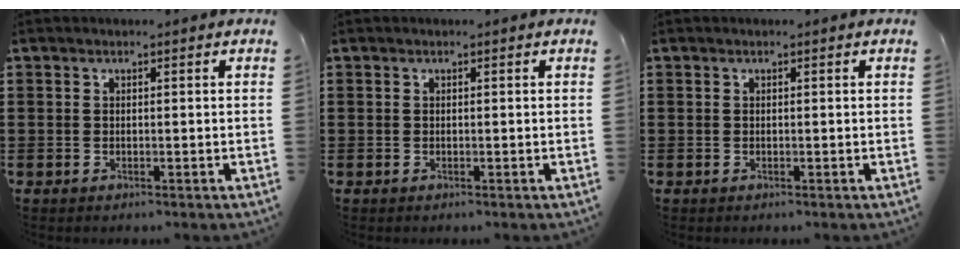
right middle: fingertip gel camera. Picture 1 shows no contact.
{"total": 0.0}
{"total": 0.0}